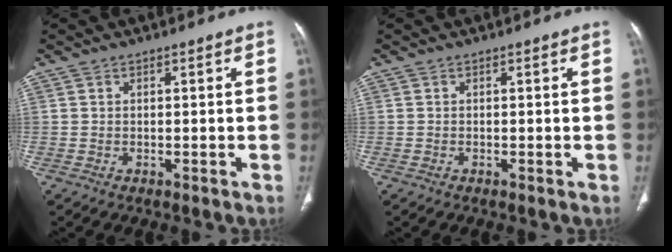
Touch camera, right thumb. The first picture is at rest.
{"total": 0.0}